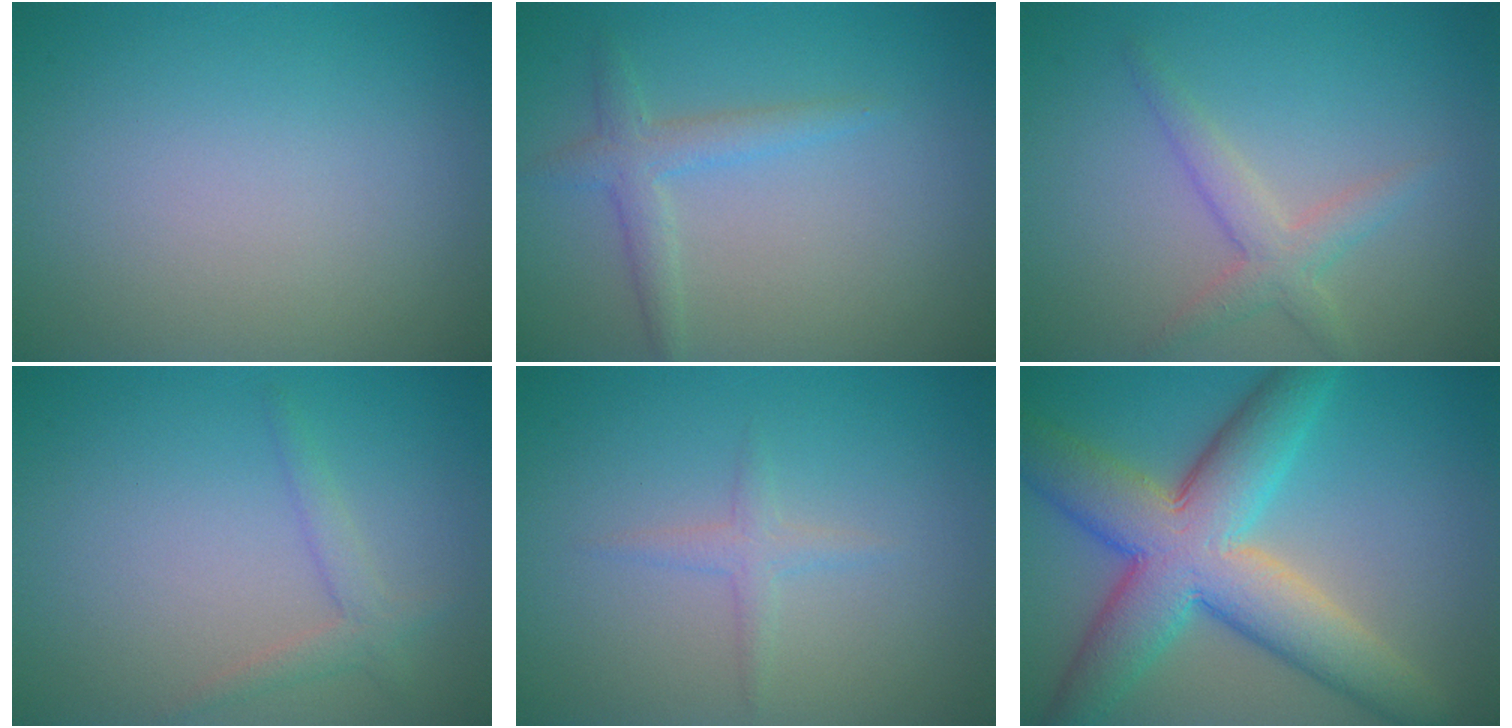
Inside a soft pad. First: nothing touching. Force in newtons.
{"total": 2.3, "press": 2.3, "slide": 0.1}
{"total": 2.5, "press": 2.5, "slide": 0.2}
{"total": 1.8, "press": 1.8, "slide": 0.2}
{"total": 1.3, "press": 1.3, "slide": 0.0}
{"total": 10.4, "press": 10.4, "slide": 0.6}